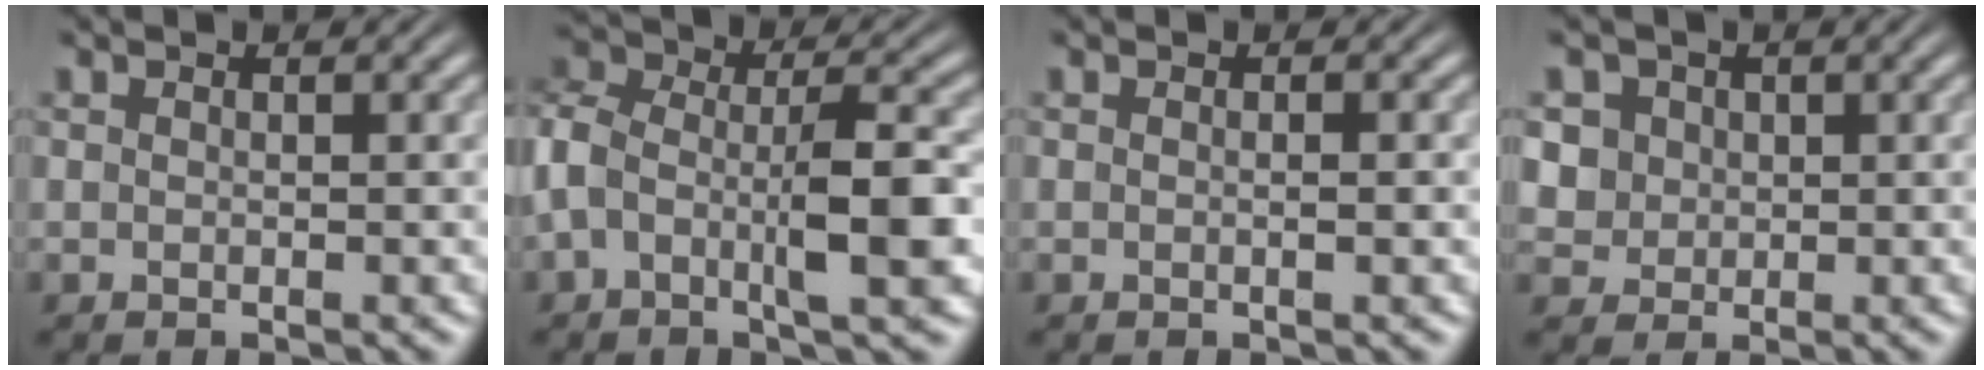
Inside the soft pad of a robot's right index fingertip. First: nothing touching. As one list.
[{"total": 7.6, "force": [-0.6, 5.0, 5.6], "torque": [-0.120, -0.007, -0.018]}, {"total": 0.5, "force": [-0.1, -0.1, 0.5], "torque": [-0.008, 0.002, -0.006]}, {"total": 5.7, "force": [0.7, 5.2, 2.2], "torque": [-0.062, -0.016, 0.018]}]